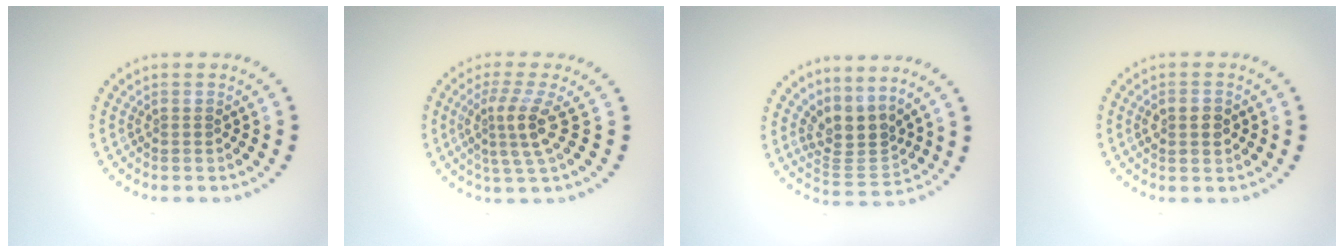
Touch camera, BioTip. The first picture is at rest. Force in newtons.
{"total": 3.3, "press": 2.4, "slide": 2.3}
{"total": 3.3, "press": 2.4, "slide": 2.2}
{"total": 2.7, "press": 2.7, "slide": 0.2}